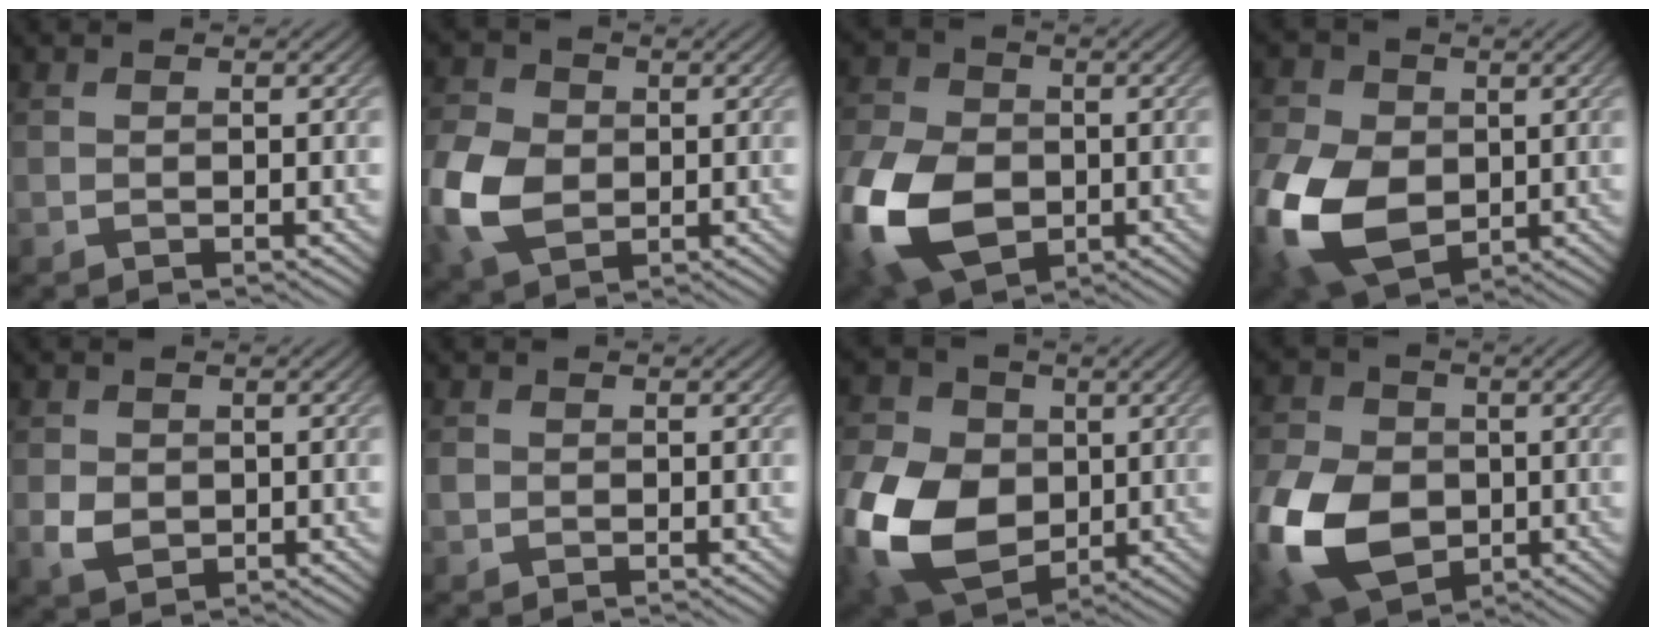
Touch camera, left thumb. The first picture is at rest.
{"total": 9.9, "force": [-1.3, 7.4, 6.5], "torque": [-0.190, -0.009, -0.035]}
{"total": 15.4, "force": [-4.3, 10.5, 10.4], "torque": [-0.278, -0.036, -0.083]}
{"total": 14.8, "force": [-2.8, 10.3, 10.3], "torque": [-0.270, -0.018, -0.059]}
{"total": 3.2, "force": [-0.2, 2.7, 1.7], "torque": [-0.038, -0.005, -0.004]}
{"total": 1.0, "force": [-0.2, 0.9, 0.4], "torque": [-0.008, -0.003, -0.007]}
{"total": 16.2, "force": [-2.5, 12.0, 10.6], "torque": [-0.283, -0.016, -0.050]}
{"total": 15.6, "force": [-4.2, 11.0, 10.3], "torque": [-0.273, -0.029, -0.088]}